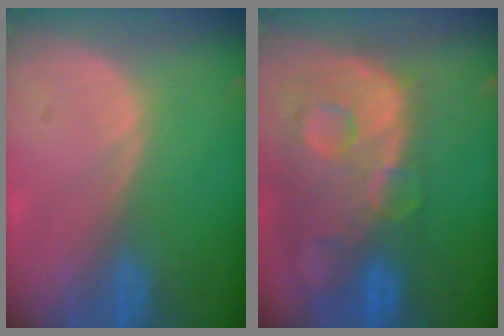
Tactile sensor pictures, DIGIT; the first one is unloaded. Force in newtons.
{"total": 13.6, "press": 11.1, "slide": 7.8}